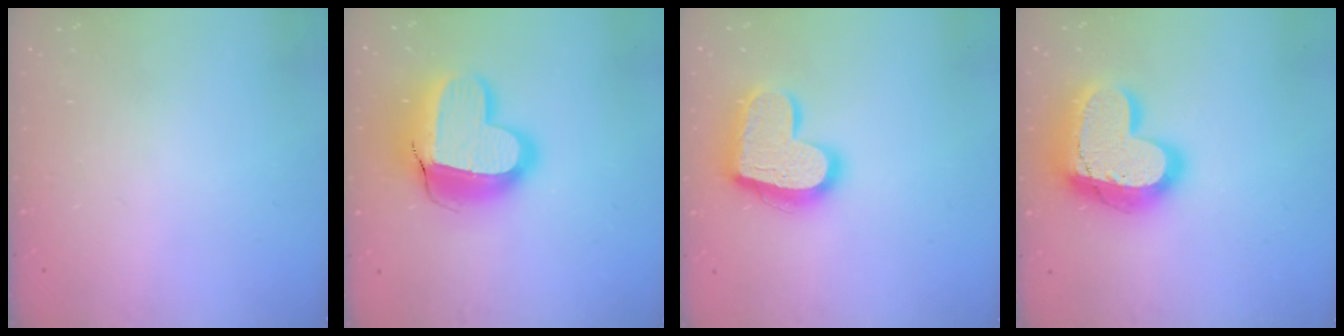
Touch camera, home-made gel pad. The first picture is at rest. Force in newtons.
{"total": 18.3, "press": 18.3, "slide": 1.4}
{"total": 18.0, "press": 17.9, "slide": 1.6}
{"total": 21.7, "press": 21.6, "slide": 1.9}